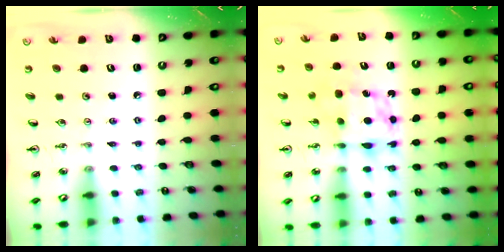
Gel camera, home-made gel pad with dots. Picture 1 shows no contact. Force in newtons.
{"total": 6.9, "press": 6.9, "slide": 0.6}